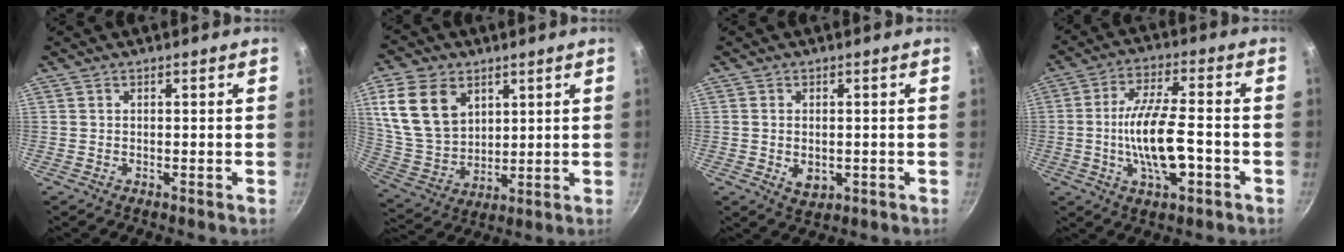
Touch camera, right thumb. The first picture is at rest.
{"total": 15.3, "force": [6.0, 10.8, 9.0], "torque": [-0.151, -0.021, 0.131]}
{"total": 4.1, "force": [-0.6, 2.8, 2.9], "torque": [-0.043, -0.006, -0.003]}
{"total": 13.0, "force": [-3.1, 4.7, 11.7], "torque": [-0.208, 0.021, -0.058]}